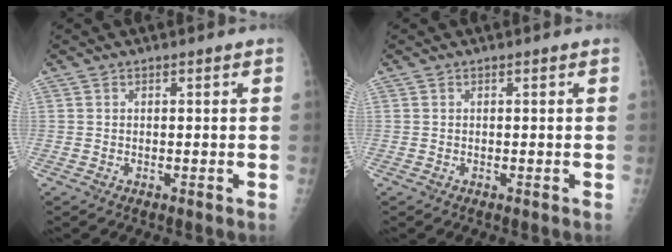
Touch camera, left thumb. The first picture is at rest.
{"total": 0.0}